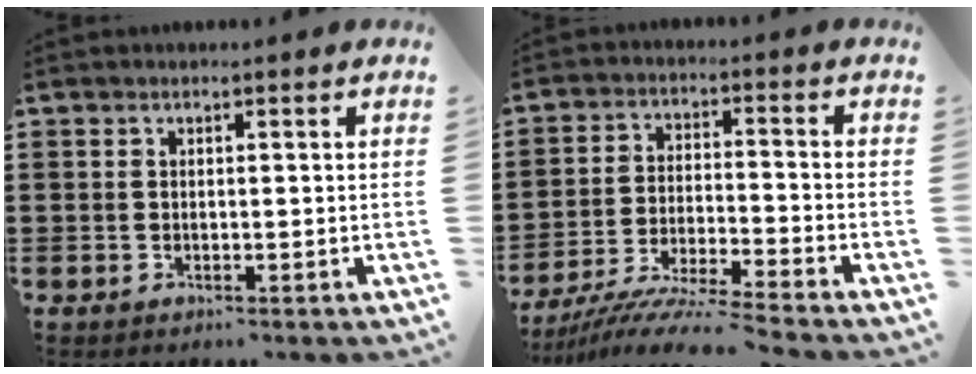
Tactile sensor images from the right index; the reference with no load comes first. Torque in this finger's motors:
{"motor_torque": [0.79, 1.35, 0.28, 0.08]}